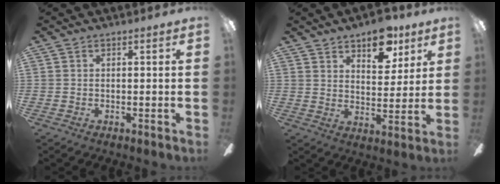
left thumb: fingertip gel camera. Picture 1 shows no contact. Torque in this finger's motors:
{"motor_torque": [0.20, 0.30, 0.03, -0.19, 0.03]}